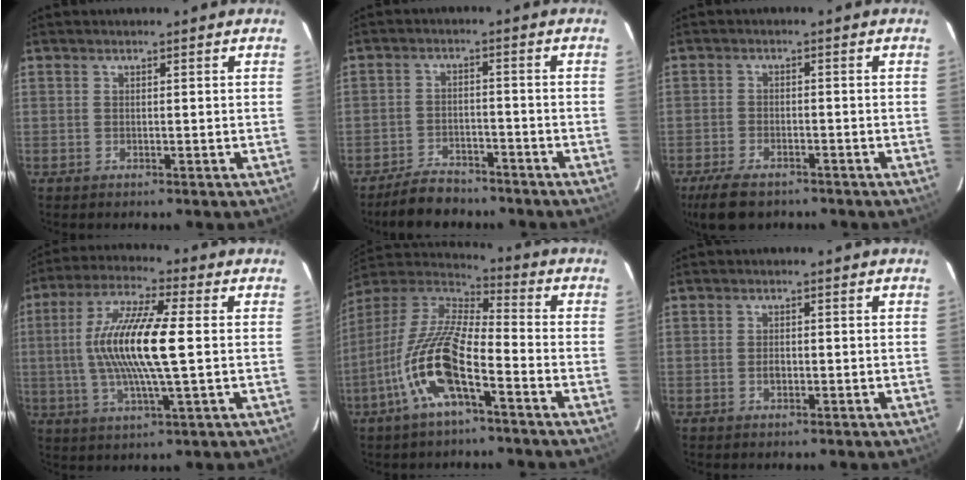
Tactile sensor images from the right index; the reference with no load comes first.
{"total": 7.3, "force": [-6.2, 3.3, 2.2], "torque": [-0.067, 0.010, -0.096]}
{"total": 7.8, "force": [-6.0, 3.3, 3.8], "torque": [-0.103, -0.013, -0.106]}
{"total": 15.2, "force": [0.4, 2.1, 15.0], "torque": [-0.290, 0.005, 0.002]}
{"total": 16.1, "force": [-7.3, 4.4, 13.6], "torque": [-0.275, -0.014, -0.147]}
{"total": 1.5, "force": [-0.4, 1.1, 1.0], "torque": [-0.019, 0.003, -0.008]}